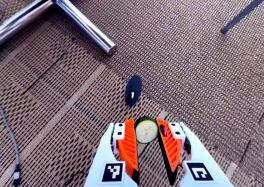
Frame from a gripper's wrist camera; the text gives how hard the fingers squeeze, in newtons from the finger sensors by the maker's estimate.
{"total": 7.3, "left": 7.0, "right": 7.6}